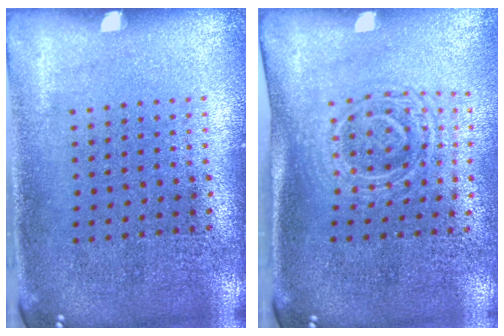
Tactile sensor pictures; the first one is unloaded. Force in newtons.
{"total": 1.6, "press": 1.3, "slide": 1.0}